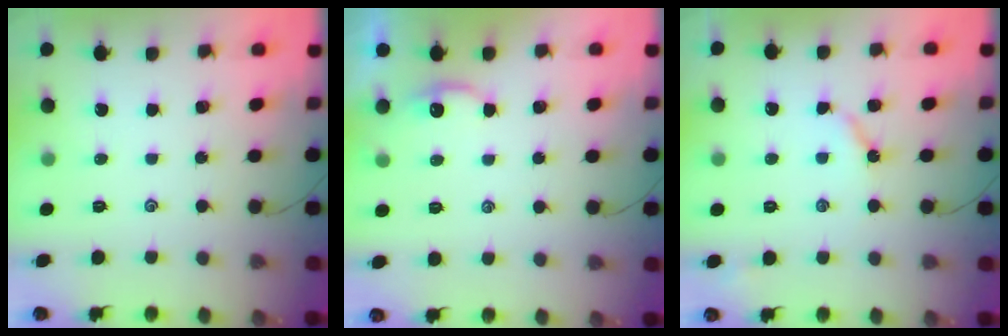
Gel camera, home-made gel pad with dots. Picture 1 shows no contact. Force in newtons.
{"total": 2.6, "press": 2.6, "slide": 0.3}
{"total": 4.3, "press": 4.3, "slide": 0.3}